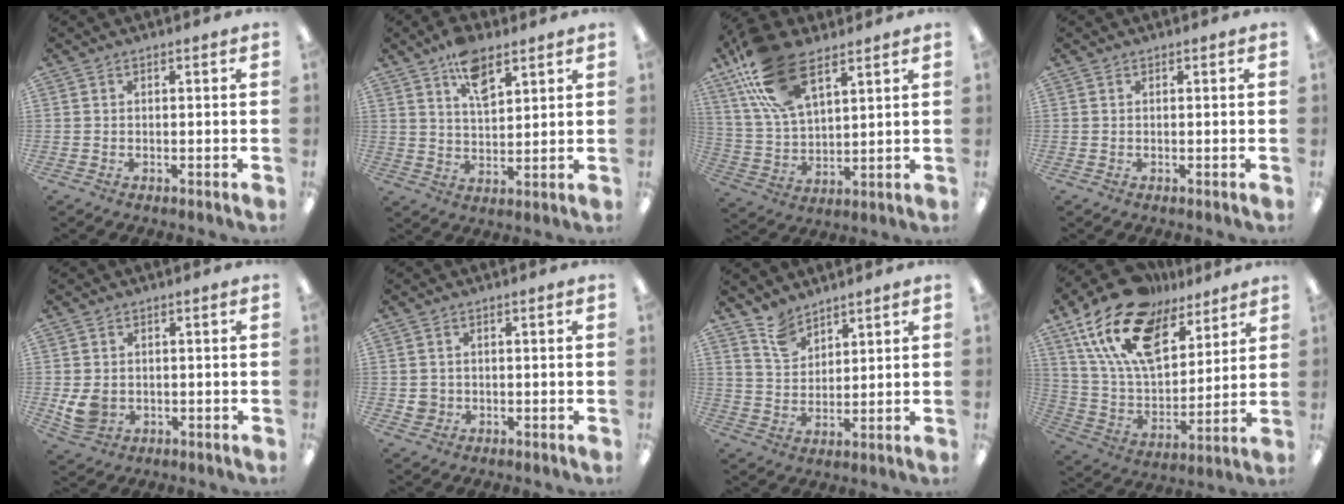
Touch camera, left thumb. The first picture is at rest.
{"total": 9.2, "force": [5.9, 4.4, 5.6], "torque": [-0.084, -0.027, 0.101]}
{"total": 18.4, "force": [10.9, 8.8, 12.0], "torque": [-0.260, -0.030, 0.193]}
{"total": 0.0}
{"total": 5.4, "force": [-0.2, 4.6, 2.9], "torque": [-0.049, 0.002, -0.001]}
{"total": 2.5, "force": [0.0, 2.5, 0.6], "torque": [-0.005, 0.001, -0.001]}
{"total": 6.7, "force": [5.6, 3.3, 1.7], "torque": [-0.043, -0.024, 0.108]}
{"total": 21.5, "force": [13.6, 11.3, 12.3], "torque": [-0.246, -0.075, 0.242]}